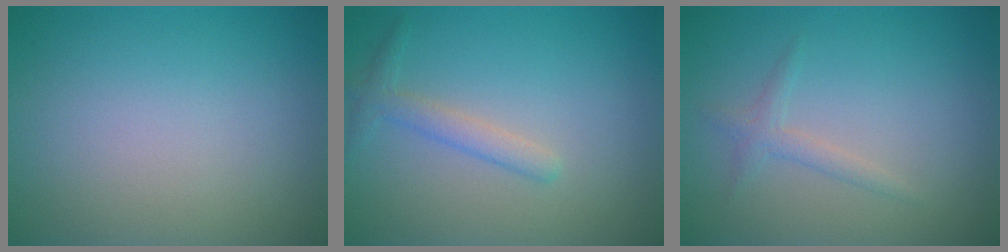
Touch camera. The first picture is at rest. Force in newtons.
{"total": 1.8, "press": 1.8, "slide": 0.1}
{"total": 1.3, "press": 1.3, "slide": 0.0}